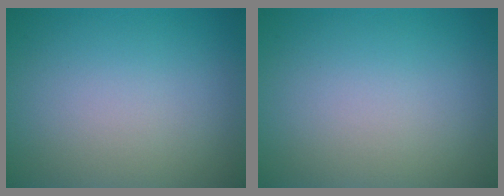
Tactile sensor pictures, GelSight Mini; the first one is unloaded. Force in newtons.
{"total": 0.0}